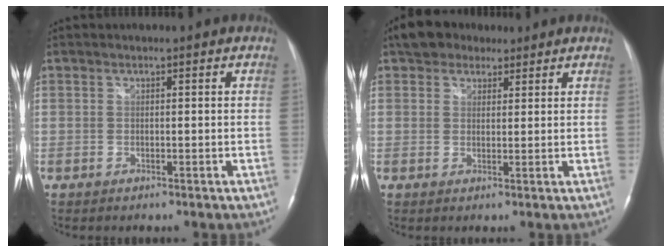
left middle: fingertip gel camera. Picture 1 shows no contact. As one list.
[{"total": 5.3, "force": [3.8, 3.3, 1.6], "torque": [-0.034, 0.023, 0.070]}]